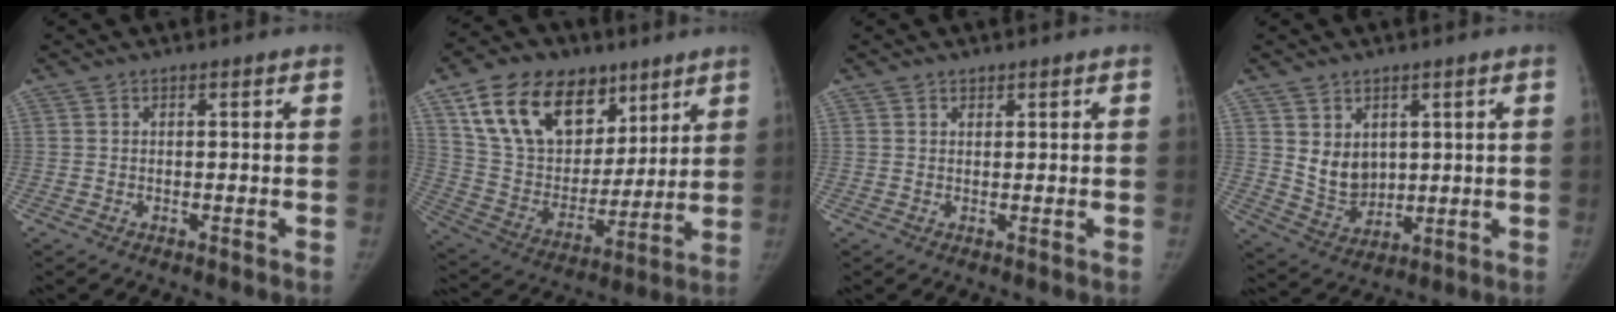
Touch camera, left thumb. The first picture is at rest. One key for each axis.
{"total": 23.6, "fx": 12.7, "fy": 15.3, "fz": 12.7, "tx": -0.193, "ty": -0.023, "tz": 0.232}
{"total": 0.8, "fx": 0.6, "fy": 0.5, "fz": 0.0, "tx": 0.011, "ty": -0.003, "tz": 0.006}
{"total": 7.2, "fx": 2.1, "fy": 5.7, "fz": 4.0, "tx": -0.043, "ty": -0.025, "tz": 0.060}